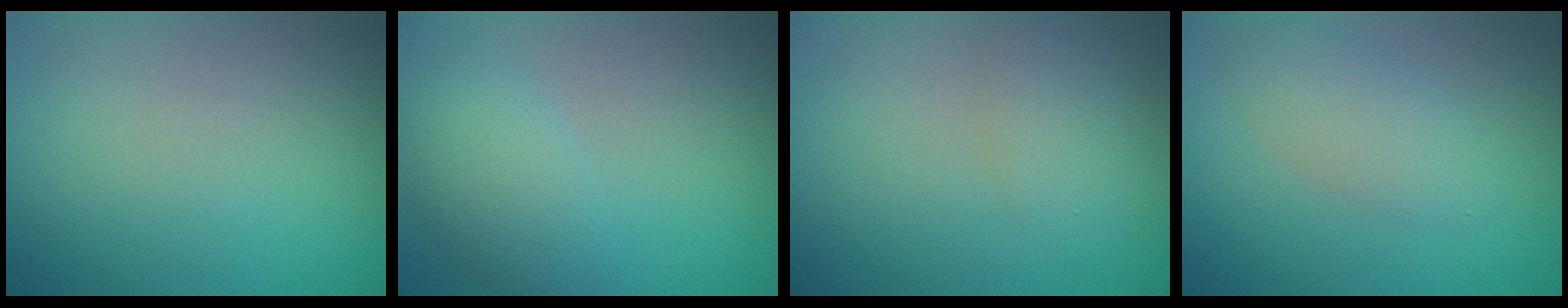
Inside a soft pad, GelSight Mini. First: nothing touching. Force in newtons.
{"total": 4.3, "press": 4.3, "slide": 0.1}
{"total": 2.4, "press": 2.4, "slide": 0.1}
{"total": 2.9, "press": 2.9, "slide": 0.1}